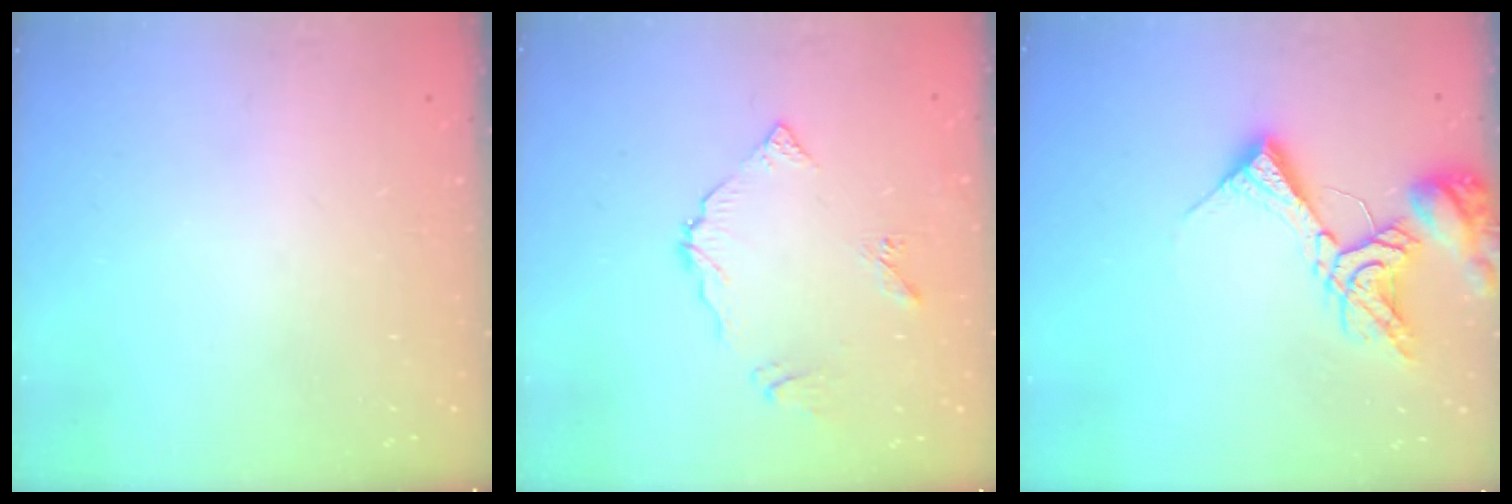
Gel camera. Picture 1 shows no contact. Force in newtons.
{"total": 6.3, "press": 6.2, "slide": 0.4}
{"total": 12.4, "press": 12.3, "slide": 1.5}